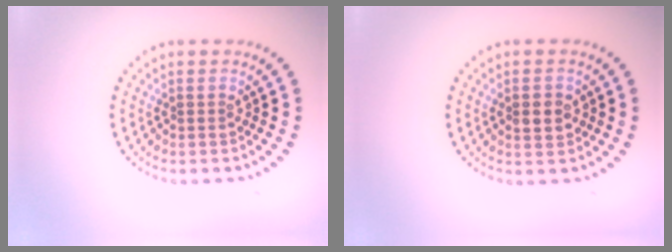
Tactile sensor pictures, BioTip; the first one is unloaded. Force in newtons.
{"total": 2.0, "press": 1.9, "slide": 0.3}